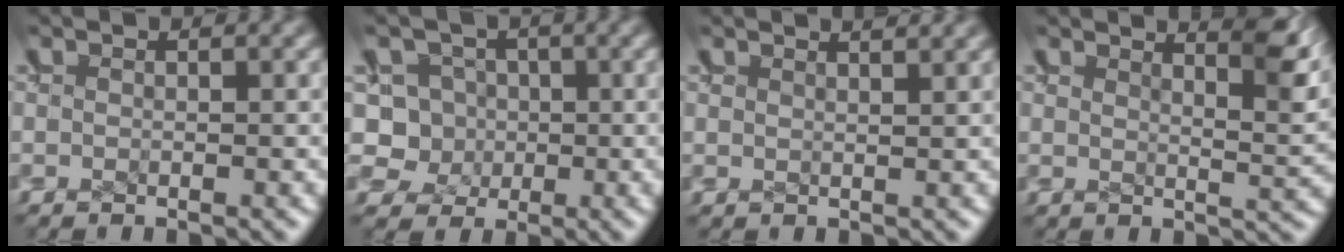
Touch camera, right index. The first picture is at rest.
{"total": 7.8, "force": [-0.1, 7.3, 2.9], "torque": [-0.069, -0.024, -0.005]}
{"total": 1.7, "force": [1.5, -0.8, -0.1], "torque": [0.002, 0.000, 0.027]}
{"total": 4.1, "force": [2.9, 0.0, 3.0], "torque": [-0.022, -0.002, 0.050]}